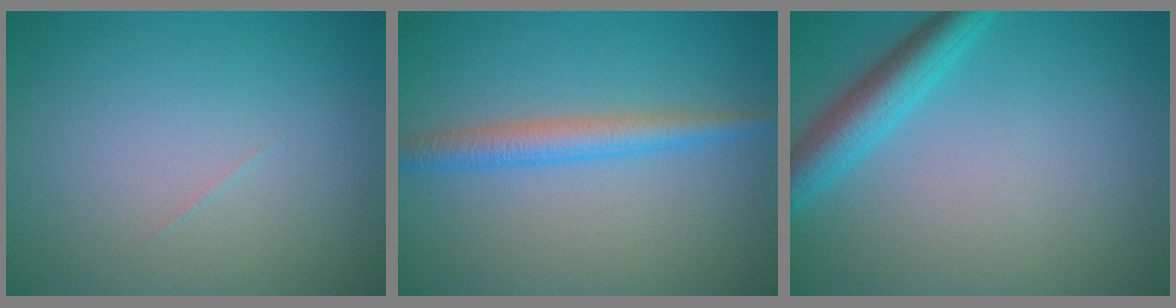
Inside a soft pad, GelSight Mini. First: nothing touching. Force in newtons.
{"total": 3.0, "press": 3.0, "slide": 0.1}
{"total": 3.9, "press": 3.9, "slide": 0.1}